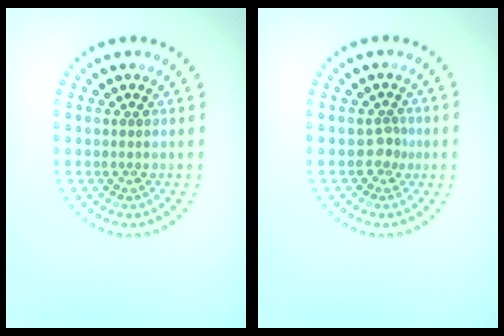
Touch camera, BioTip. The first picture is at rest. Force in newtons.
{"total": 1.5, "press": 1.1, "slide": 1.0}